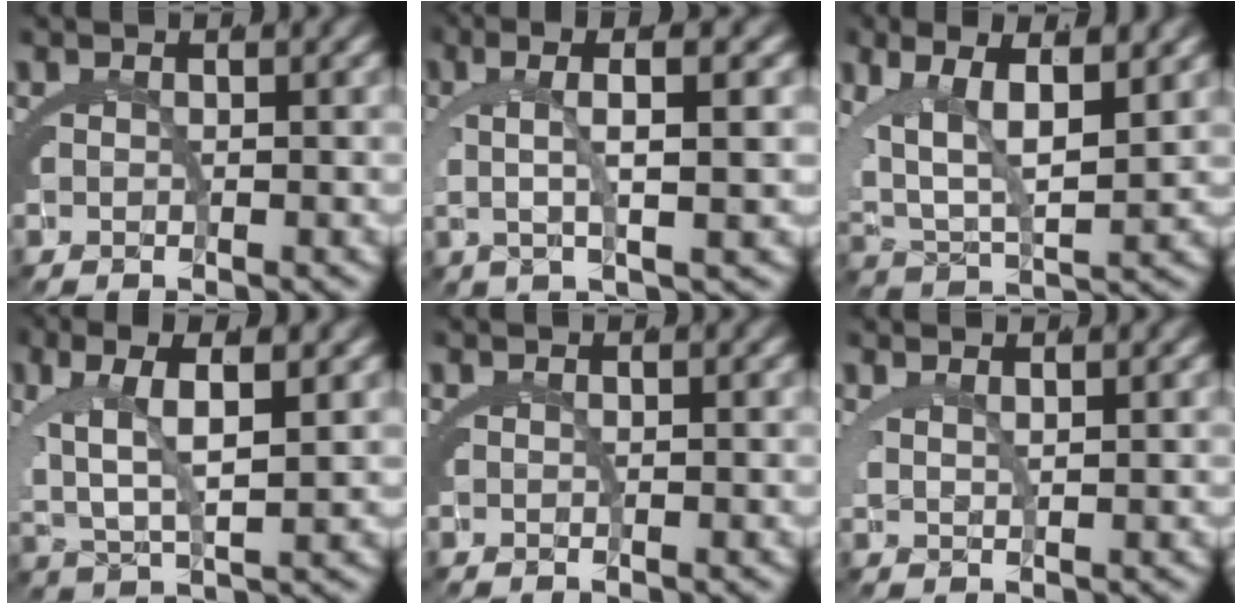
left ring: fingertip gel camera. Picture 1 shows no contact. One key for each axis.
{"total": 5.2, "fx": 2.0, "fy": 0.6, "fz": 4.8, "tx": -0.079, "ty": 0.017, "tz": 0.031}
{"total": 8.2, "fx": 1.5, "fy": 5.0, "fz": 6.3, "tx": -0.120, "ty": -0.013, "tz": 0.033}
{"total": 6.0, "fx": 1.3, "fy": 2.6, "fz": 5.3, "tx": -0.103, "ty": -0.005, "tz": 0.031}
{"total": 0.0}
{"total": 1.7, "fx": 1.4, "fy": -0.2, "fz": 0.9, "tx": -0.019, "ty": -0.006, "tz": 0.032}